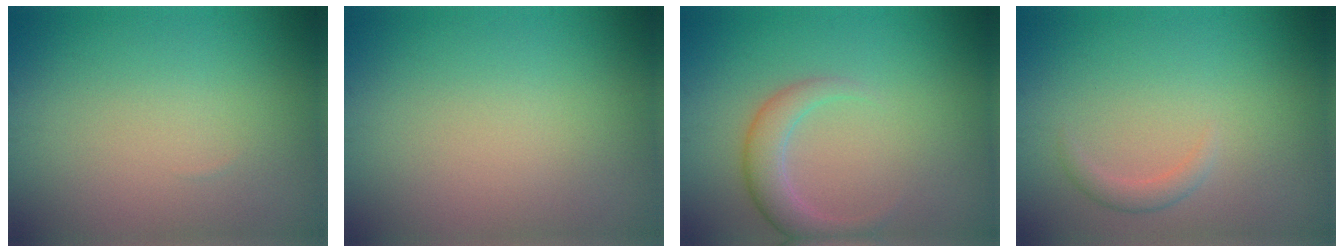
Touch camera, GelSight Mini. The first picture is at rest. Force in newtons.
{"total": 0.0}
{"total": 3.2, "press": 3.1, "slide": 0.2}
{"total": 1.2, "press": 1.2, "slide": 0.0}